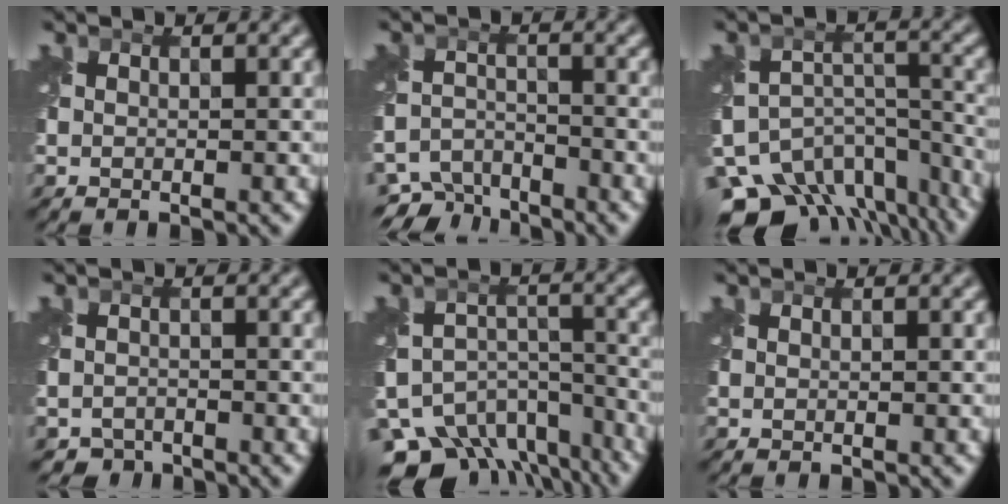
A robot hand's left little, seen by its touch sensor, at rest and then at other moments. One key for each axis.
{"total": 4.9, "fx": -4.4, "fy": 1.9, "fz": 0.8, "tx": -0.010, "ty": -0.016, "tz": -0.081}
{"total": 14.6, "fx": -11.3, "fy": 8.0, "fz": 4.8, "tx": -0.092, "ty": -0.019, "tz": -0.134}
{"total": 2.1, "fx": -1.9, "fy": 0.9, "fz": -0.1, "tx": 0.011, "ty": -0.007, "tz": -0.038}
{"total": 13.3, "fx": -10.5, "fy": 7.3, "fz": 3.8, "tx": -0.066, "ty": -0.015, "tz": -0.130}
{"total": 0.0}